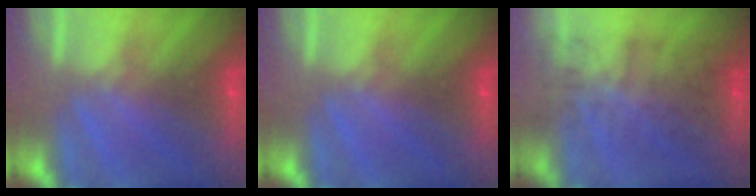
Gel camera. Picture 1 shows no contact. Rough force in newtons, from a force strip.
{"total": 0.0}
{"total": 4.8}